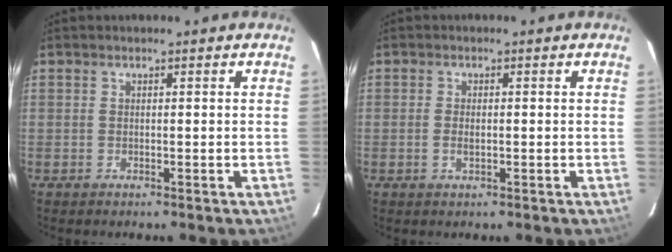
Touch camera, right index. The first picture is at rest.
{"total": 1.6, "force": [-0.3, 0.9, 1.3], "torque": [-0.026, 0.001, -0.005]}